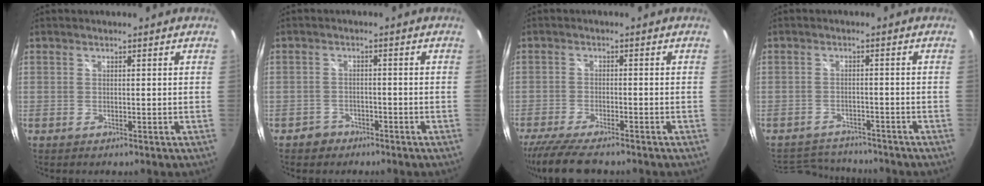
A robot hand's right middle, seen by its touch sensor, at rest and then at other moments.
{"total": 3.2, "force": [-2.2, 2.3, 0.3], "torque": [-0.014, 0.005, -0.035]}
{"total": 9.3, "force": [-7.8, 1.6, 4.8], "torque": [-0.117, -0.035, -0.137]}
{"total": 8.6, "force": [-8.0, 2.6, 1.6], "torque": [-0.049, 0.009, -0.121]}